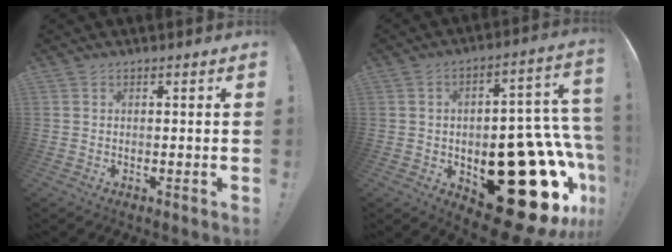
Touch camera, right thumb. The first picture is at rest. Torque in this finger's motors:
{"motor_torque": [2.29, 2.72, 2.43, -0.34, 0.66]}